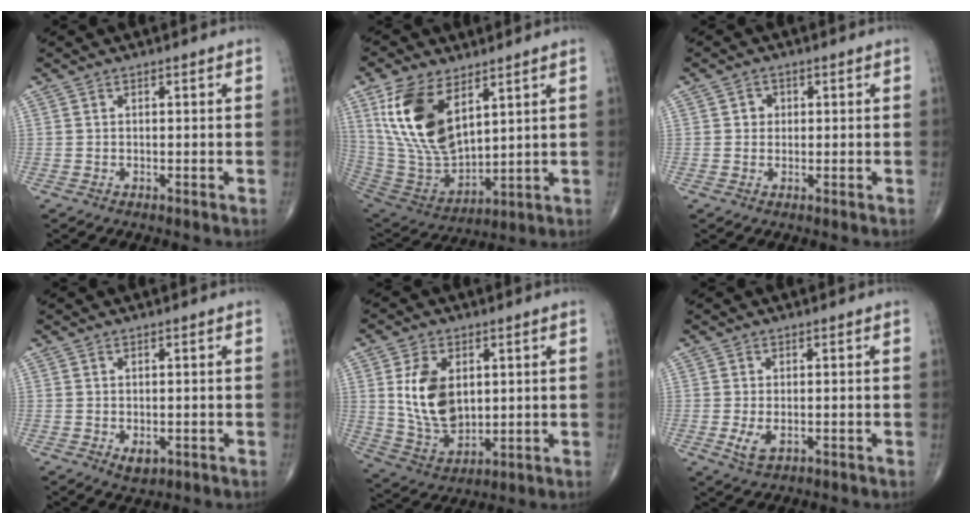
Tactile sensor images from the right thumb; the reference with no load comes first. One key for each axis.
{"total": 18.6, "fx": 8.0, "fy": 9.6, "fz": 13.7, "tx": -0.250, "ty": -0.036, "tz": 0.170}
{"total": 2.1, "fx": 0.4, "fy": 1.9, "fz": 0.7, "tx": 0.002, "ty": 0.002, "tz": 0.003}
{"total": 2.4, "fx": -0.6, "fy": 1.6, "fz": 1.8, "tx": -0.017, "ty": -0.003, "tz": -0.002}
{"total": 12.5, "fx": 2.5, "fy": 8.0, "fz": 9.2, "tx": -0.151, "ty": -0.018, "tz": 0.060}
{"total": 3.2, "fx": -0.7, "fy": 1.6, "fz": 2.6, "tx": -0.056, "ty": -0.009, "tz": -0.011}